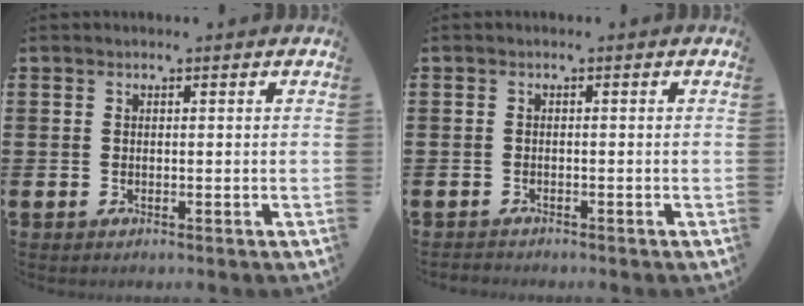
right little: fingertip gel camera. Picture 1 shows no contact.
{"total": 0.6, "force": [-0.6, 0.1, 0.0], "torque": [-0.002, -0.001, -0.013]}